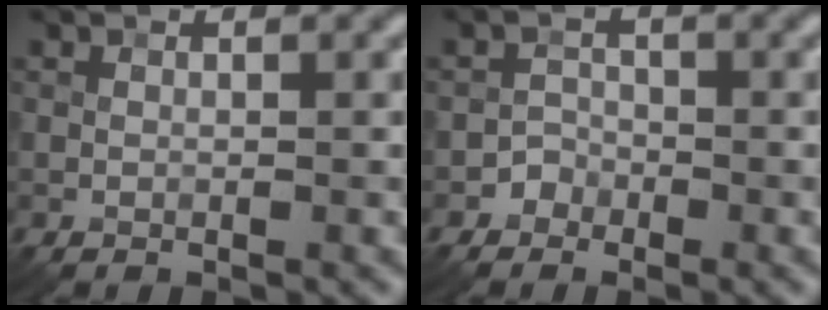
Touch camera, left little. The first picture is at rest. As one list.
[{"total": 1.3, "force": [-0.8, 0.9, -0.1], "torque": [0.012, 0.007, -0.015]}]